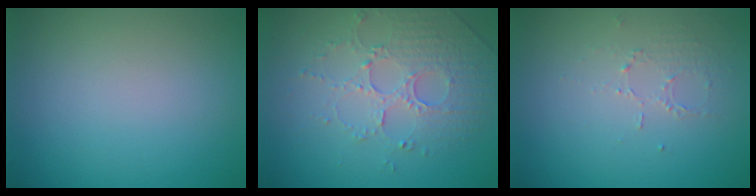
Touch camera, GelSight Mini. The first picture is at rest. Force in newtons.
{"total": 5.0, "press": 3.4, "slide": 3.7}
{"total": 1.3, "press": 0.6, "slide": 1.1}